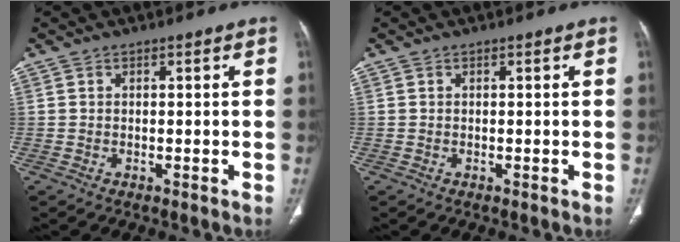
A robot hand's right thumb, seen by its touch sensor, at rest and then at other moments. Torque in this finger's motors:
{"motor_torque": [0.01, 0.01, 0.00, 0.00, 0.00]}